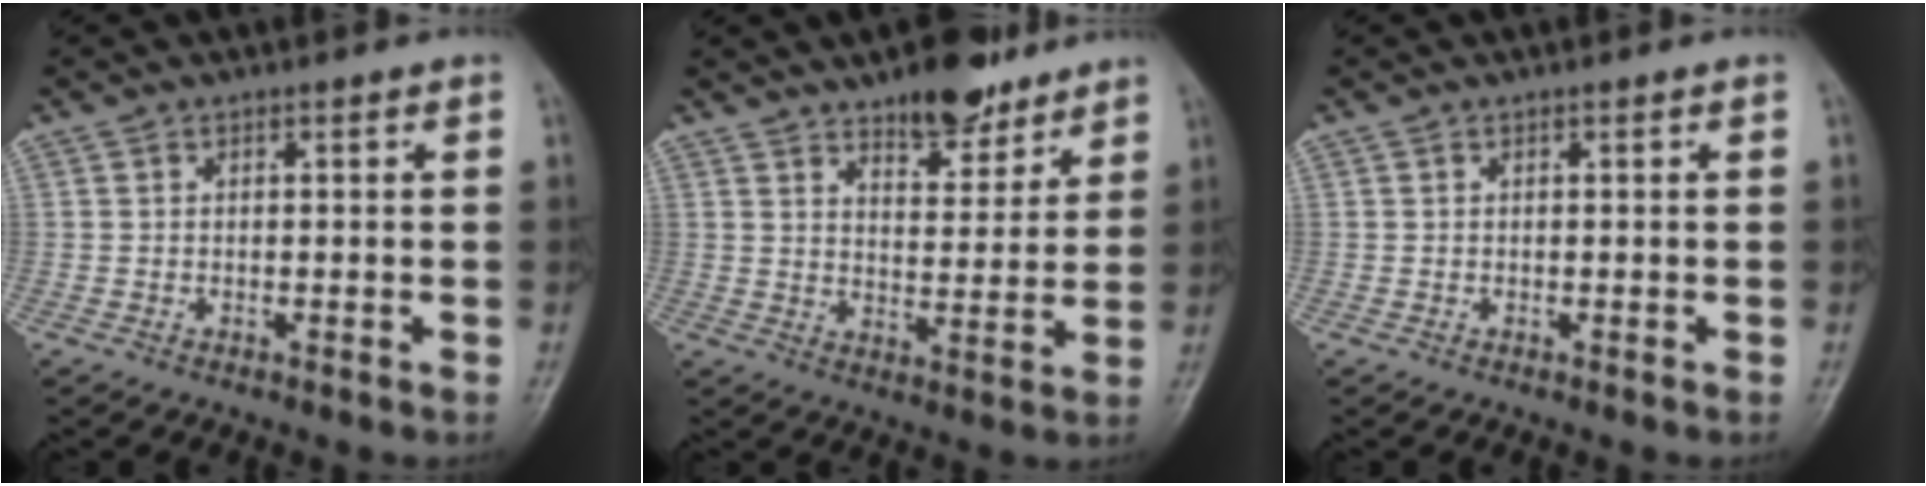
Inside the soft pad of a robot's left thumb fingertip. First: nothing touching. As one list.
[{"total": 9.7, "force": [7.3, 4.1, 5.0], "torque": [-0.043, -0.049, 0.114]}, {"total": 0.0}]